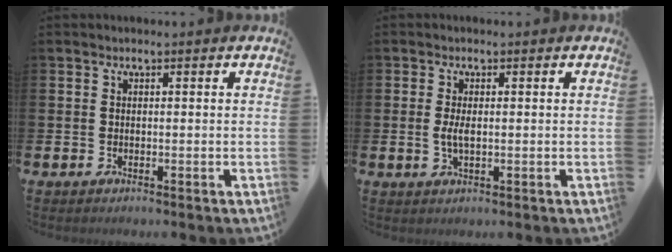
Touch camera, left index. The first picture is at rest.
{"total": 2.2, "force": [0.1, 0.8, 2.0], "torque": [-0.038, 0.002, -0.001]}